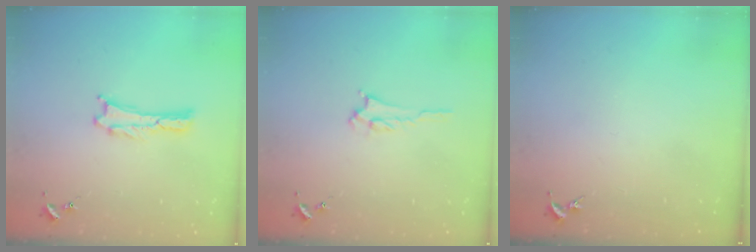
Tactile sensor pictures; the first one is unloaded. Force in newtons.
{"total": 2.2, "press": 2.2, "slide": 0.3}
{"total": 0.0}